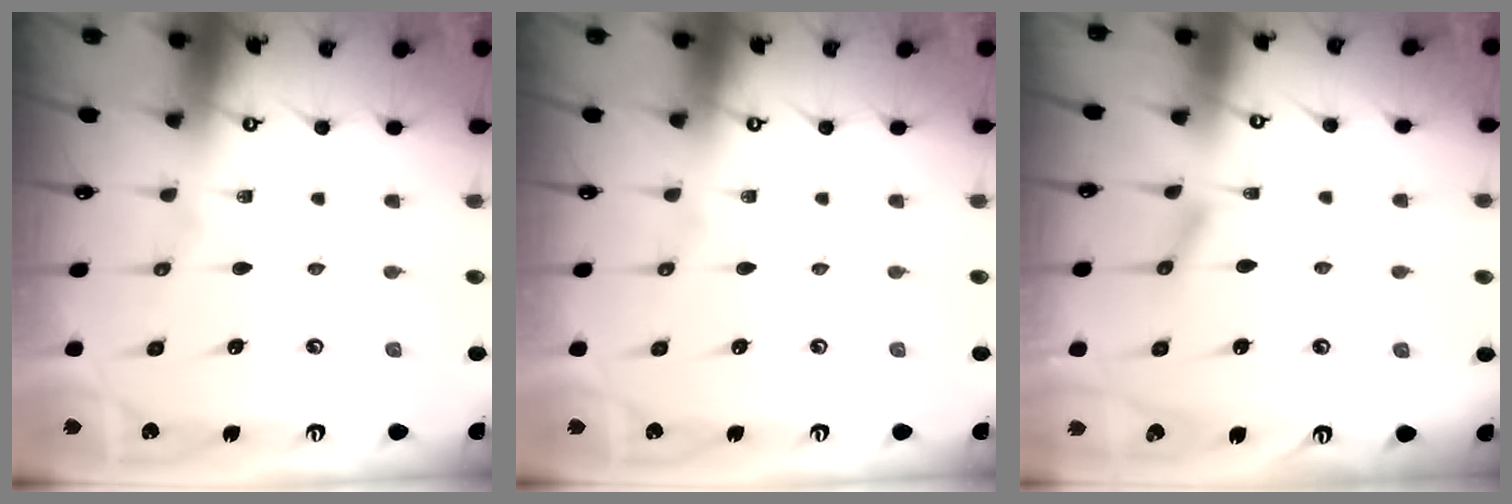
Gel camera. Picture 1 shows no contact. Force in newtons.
{"total": 0.0}
{"total": 1.8, "press": 1.7, "slide": 0.5}